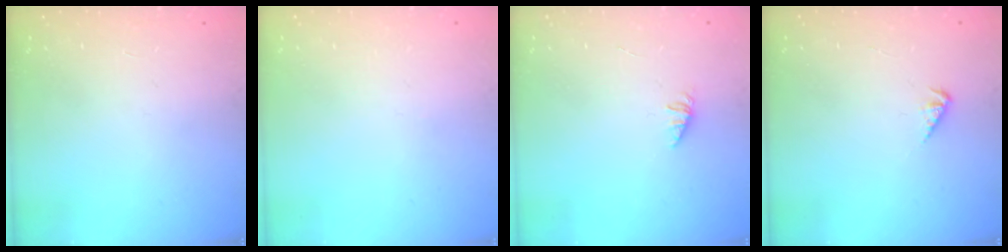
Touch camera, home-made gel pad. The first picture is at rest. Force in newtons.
{"total": 0.0}
{"total": 1.8, "press": 1.7, "slide": 0.4}
{"total": 2.1, "press": 2.1, "slide": 0.2}